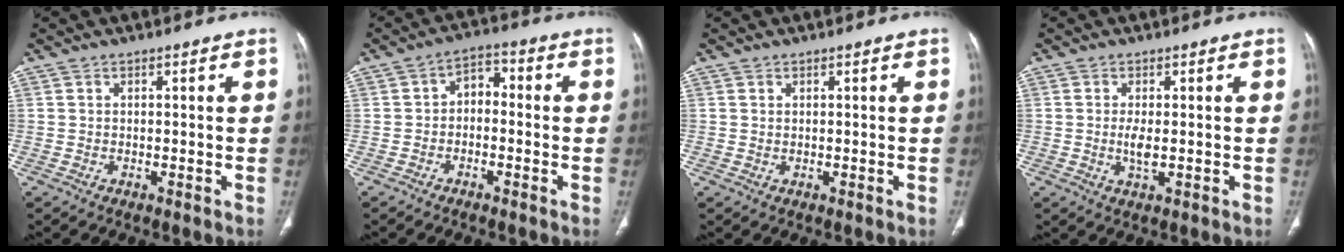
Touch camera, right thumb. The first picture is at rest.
{"total": 4.6, "force": [-0.8, 3.2, 3.2], "torque": [-0.036, 0.028, -0.027]}
{"total": 0.0}
{"total": 2.8, "force": [-0.1, 1.0, 2.6], "torque": [-0.059, -0.007, -0.001]}